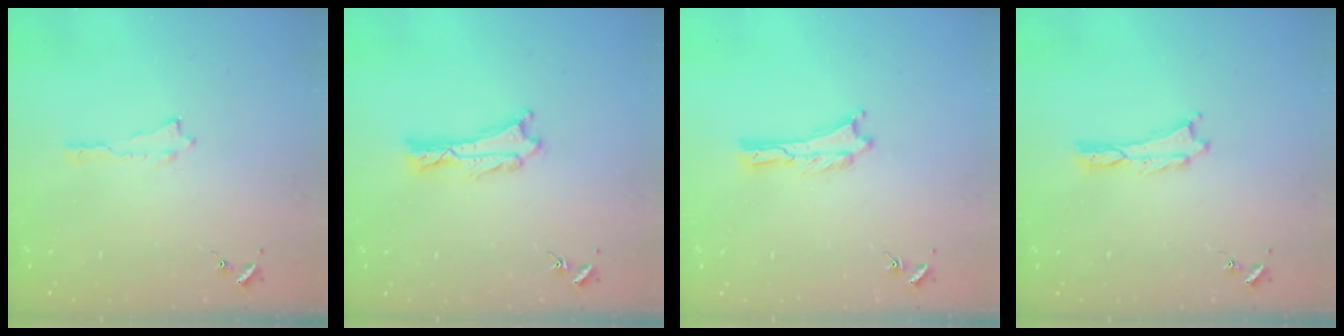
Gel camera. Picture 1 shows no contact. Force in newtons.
{"total": 1.1, "press": 1.1, "slide": 0.2}
{"total": 0.0}
{"total": 0.0}